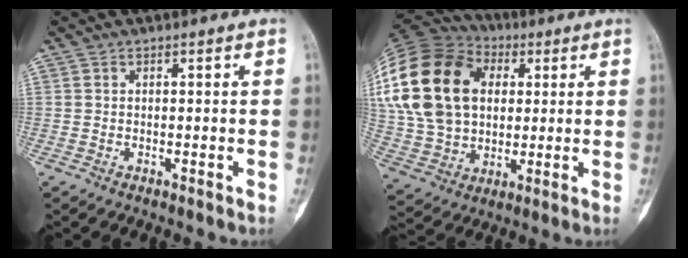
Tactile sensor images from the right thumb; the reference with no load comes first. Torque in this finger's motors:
{"motor_torque": [-1.18, 2.48, 2.37, 0.40, 0.27]}